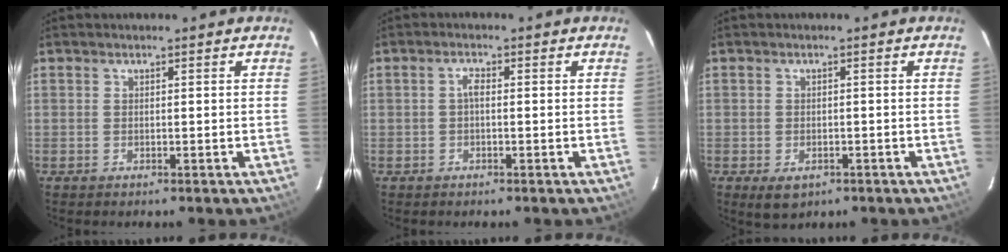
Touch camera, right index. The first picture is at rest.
{"total": 1.5, "force": [-0.2, 0.6, 1.3], "torque": [-0.027, 0.008, -0.006]}
{"total": 3.9, "force": [-2.0, 2.6, 2.2], "torque": [-0.044, -0.011, -0.024]}